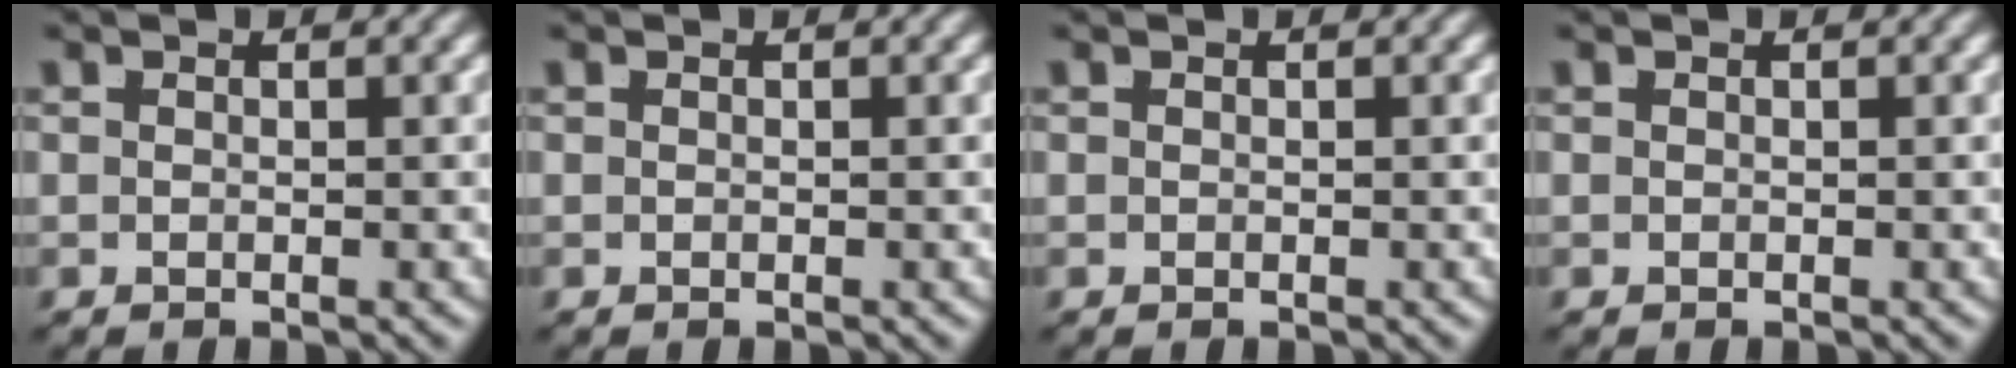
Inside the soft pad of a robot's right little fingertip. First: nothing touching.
{"total": 0.0}
{"total": 0.0}
{"total": 0.0}